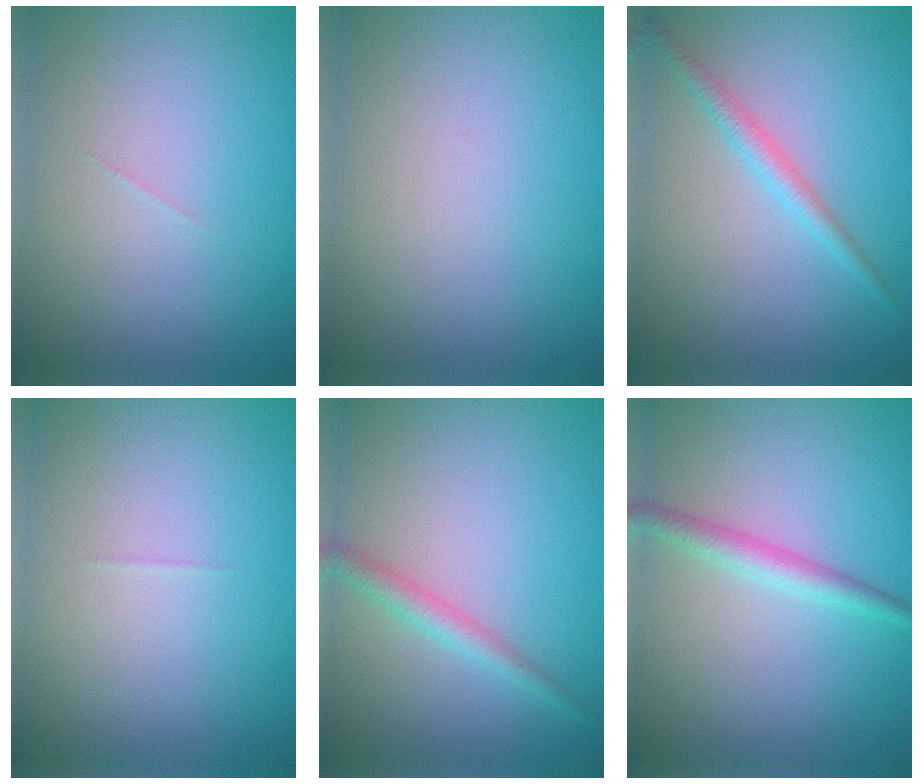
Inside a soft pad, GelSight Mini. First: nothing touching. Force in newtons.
{"total": 0.0}
{"total": 2.0, "press": 2.0, "slide": 0.0}
{"total": 0.0}
{"total": 2.1, "press": 2.1, "slide": 0.1}
{"total": 2.2, "press": 2.2, "slide": 0.0}